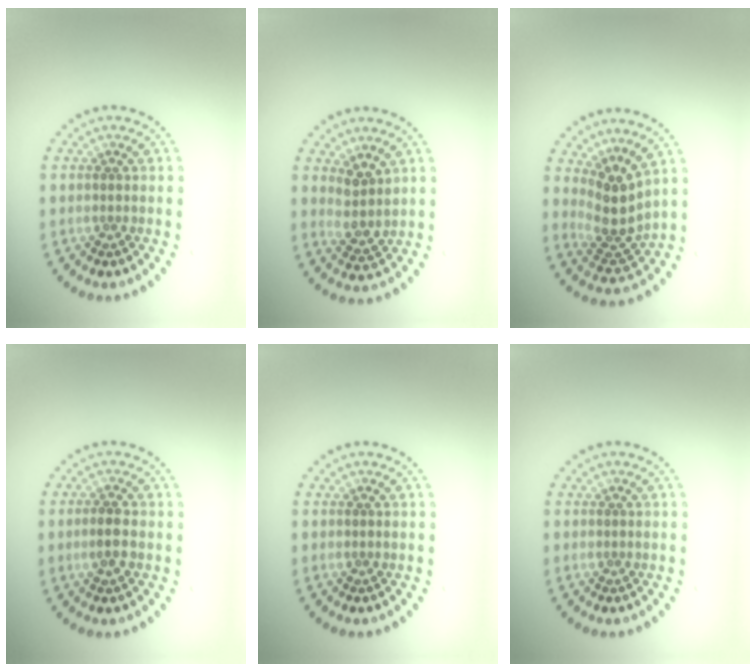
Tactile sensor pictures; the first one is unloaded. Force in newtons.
{"total": 2.5, "press": 2.0, "slide": 1.5}
{"total": 3.6, "press": 2.7, "slide": 2.5}
{"total": 1.9, "press": 1.8, "slide": 0.5}
{"total": 0.0}
{"total": 0.0}